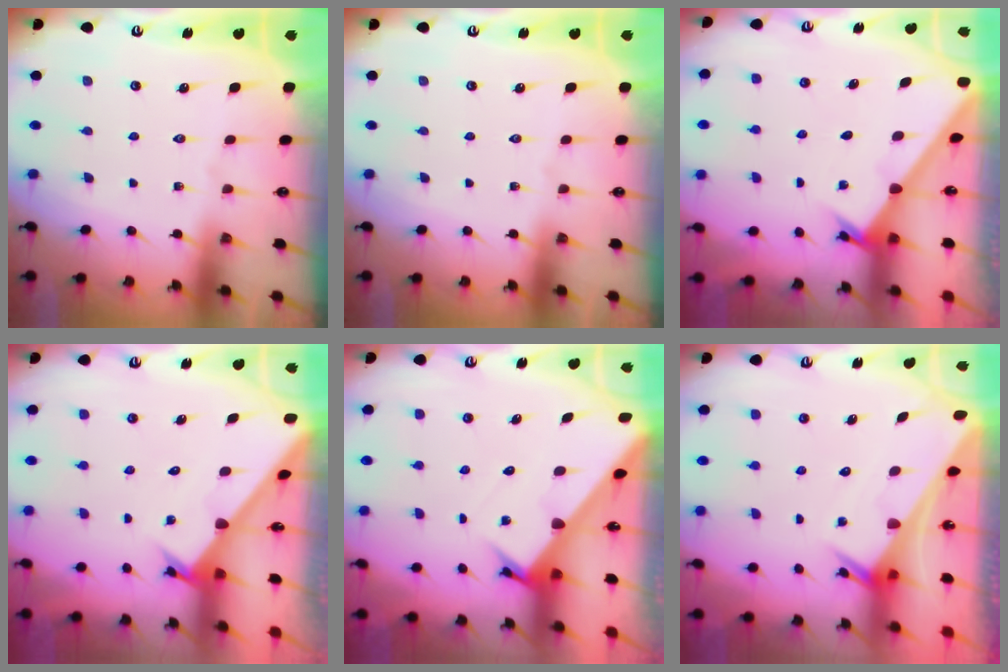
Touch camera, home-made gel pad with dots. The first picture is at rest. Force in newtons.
{"total": 0.0}
{"total": 1.9, "press": 1.9, "slide": 0.1}
{"total": 2.4, "press": 2.4, "slide": 0.2}
{"total": 3.0, "press": 3.0, "slide": 0.2}
{"total": 2.7, "press": 2.7, "slide": 0.1}